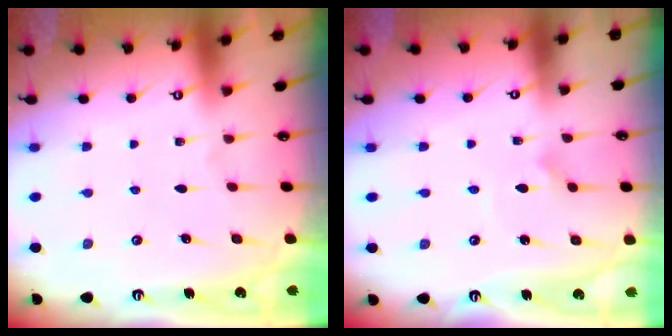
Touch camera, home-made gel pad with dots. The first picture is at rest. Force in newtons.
{"total": 2.7, "press": 2.7, "slide": 0.2}